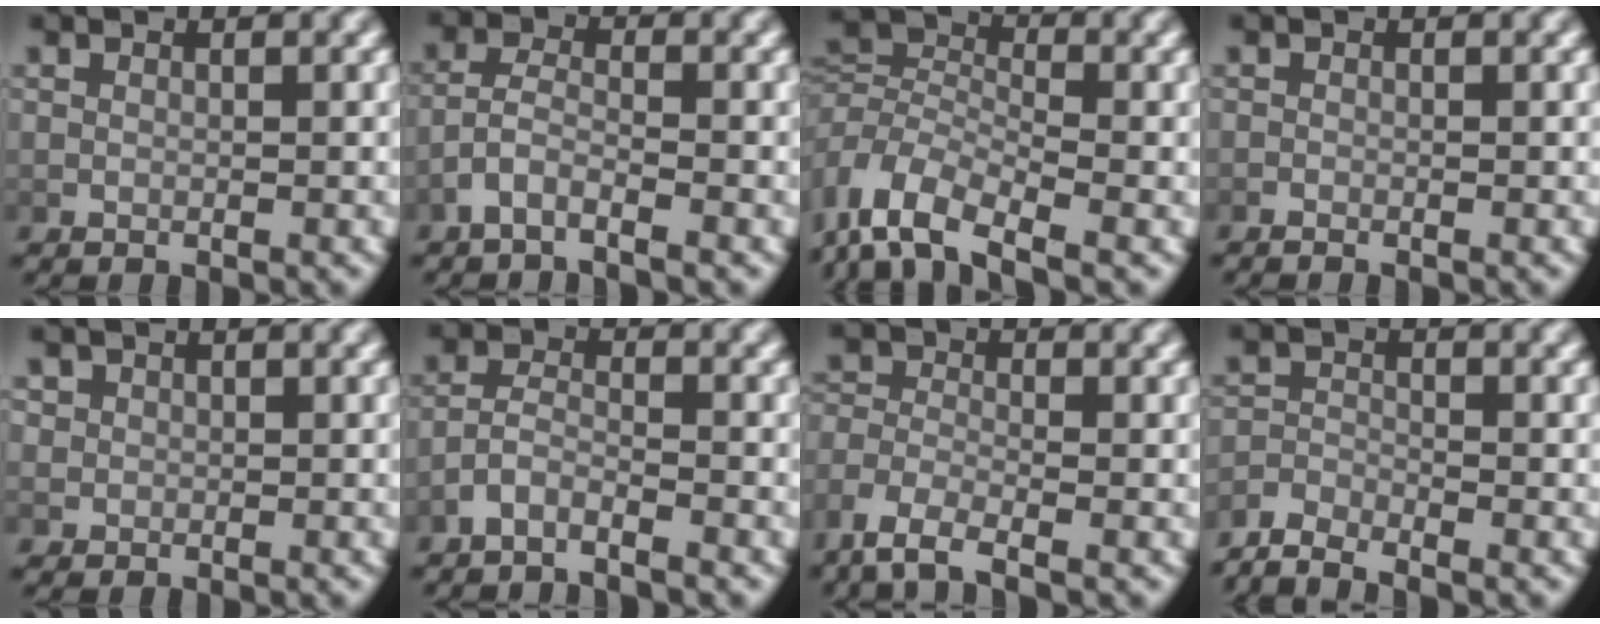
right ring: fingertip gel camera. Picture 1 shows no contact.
{"total": 2.9, "force": [-1.9, 1.2, 1.8], "torque": [-0.045, -0.010, -0.033]}
{"total": 6.1, "force": [-2.0, 4.4, 3.8], "torque": [-0.094, -0.028, -0.030]}
{"total": 0.7, "force": [-0.7, -0.1, 0.0], "torque": [-0.005, -0.004, -0.011]}
{"total": 2.8, "force": [0.5, 2.7, 0.7], "torque": [-0.028, -0.007, 0.010]}
{"total": 2.8, "force": [-2.3, 1.1, 1.2], "torque": [-0.030, -0.007, -0.043]}
{"total": 3.0, "force": [-1.9, 1.4, 1.8], "torque": [-0.053, -0.017, -0.029]}
{"total": 3.2, "force": [-2.8, 1.1, 0.9], "torque": [-0.021, -0.010, -0.051]}